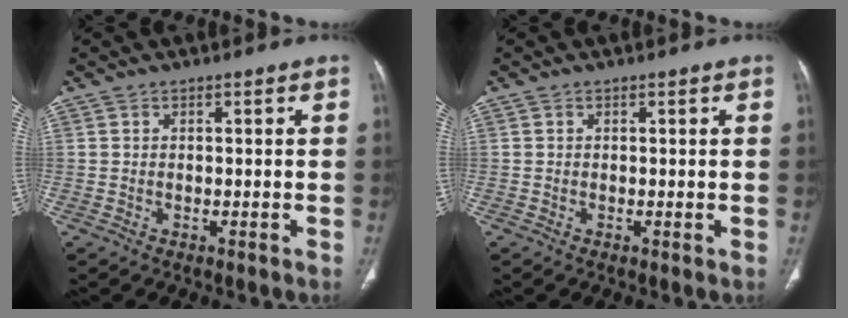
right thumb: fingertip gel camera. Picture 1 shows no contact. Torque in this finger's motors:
{"motor_torque": [1.66, 1.45, 0.01, -0.52, -0.03]}